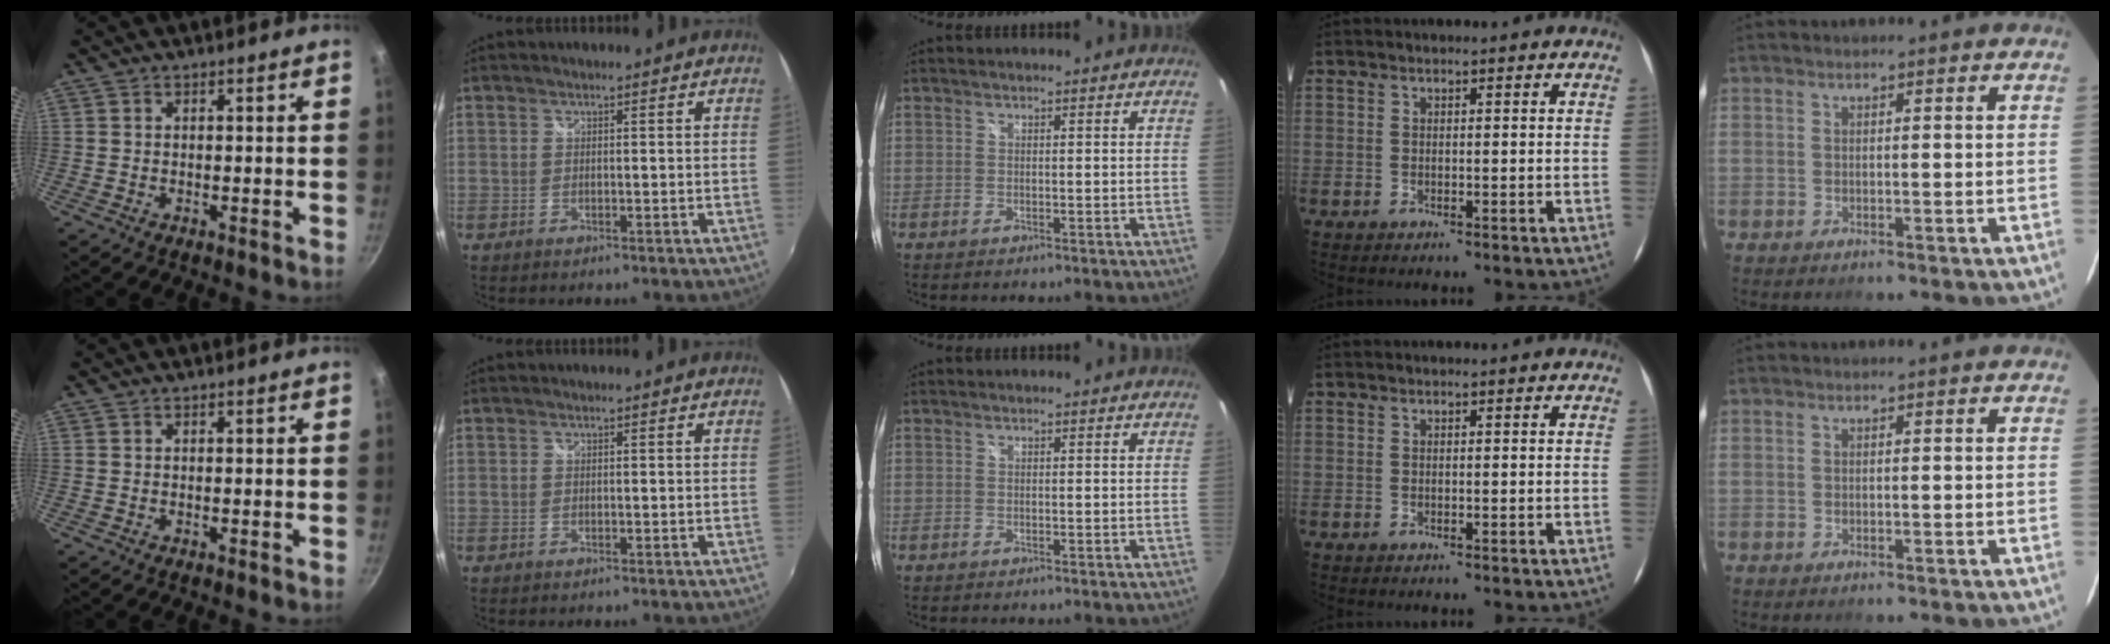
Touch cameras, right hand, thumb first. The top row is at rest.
{}